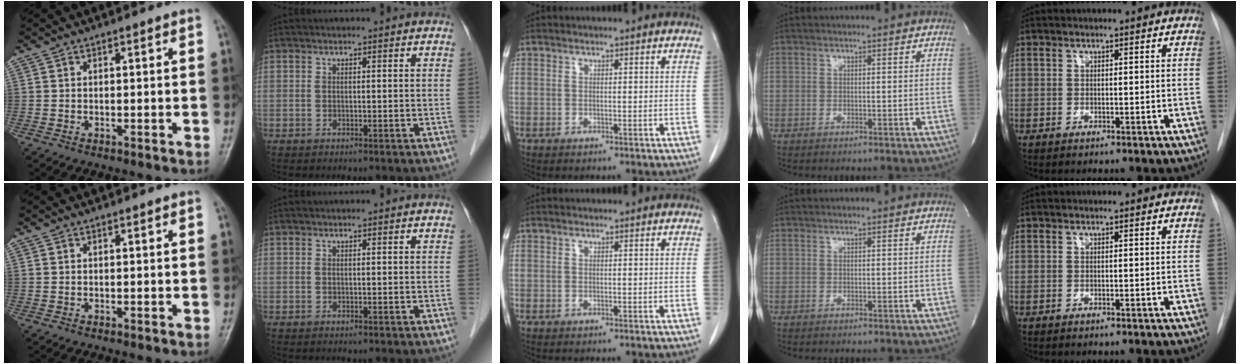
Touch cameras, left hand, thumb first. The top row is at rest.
{}